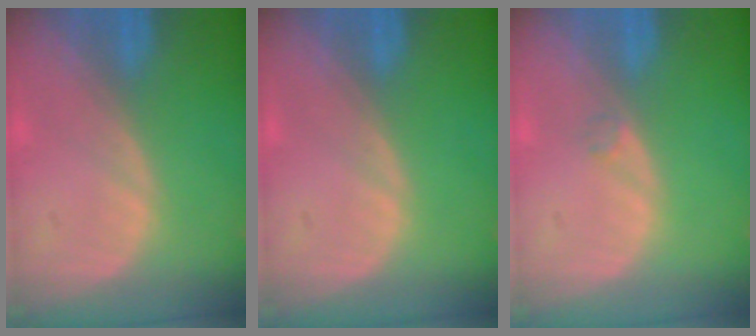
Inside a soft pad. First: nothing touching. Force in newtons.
{"total": 0.0}
{"total": 0.8, "press": 0.8, "slide": 0.1}